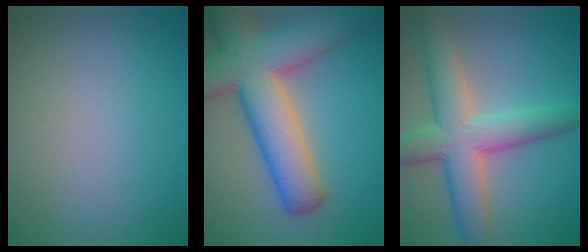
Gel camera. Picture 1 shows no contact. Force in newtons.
{"total": 12.2, "press": 12.1, "slide": 0.6}
{"total": 8.0, "press": 8.0, "slide": 0.3}